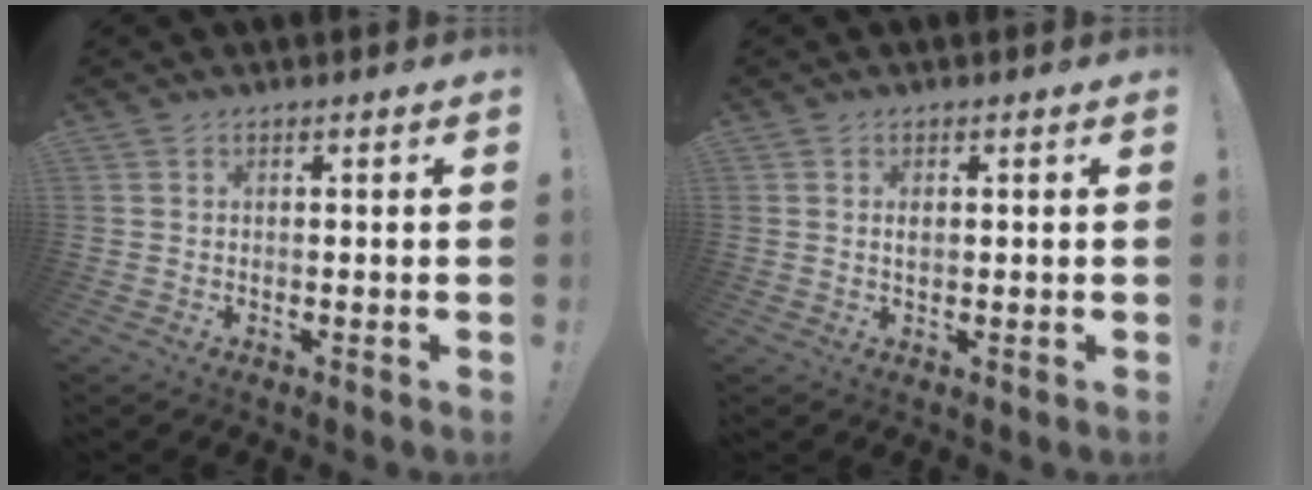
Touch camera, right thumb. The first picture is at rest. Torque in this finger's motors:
{"motor_torque": [-0.40, -0.08, 0.38, -0.03, 0.03]}